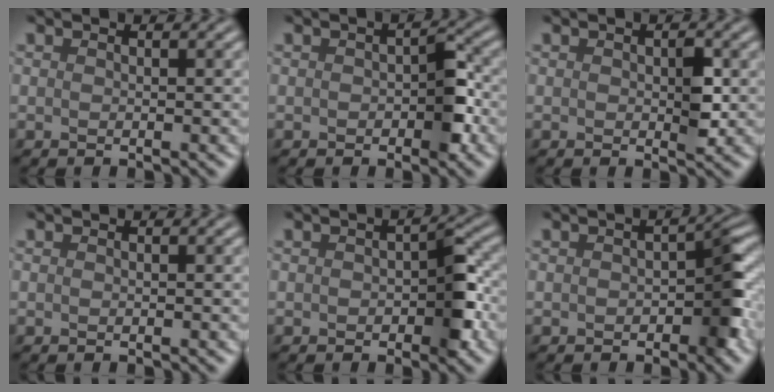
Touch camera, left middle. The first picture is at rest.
{"total": 3.1, "force": [-0.5, 1.6, 2.6], "torque": [-0.033, -0.001, -0.009]}
{"total": 2.1, "force": [0.0, 1.0, 1.8], "torque": [-0.024, -0.002, 0.002]}
{"total": 0.0}
{"total": 3.7, "force": [-0.6, 1.9, 3.1], "torque": [-0.038, 0.000, -0.010]}
{"total": 4.0, "force": [-0.8, 2.1, 3.3], "torque": [-0.029, 0.004, -0.014]}